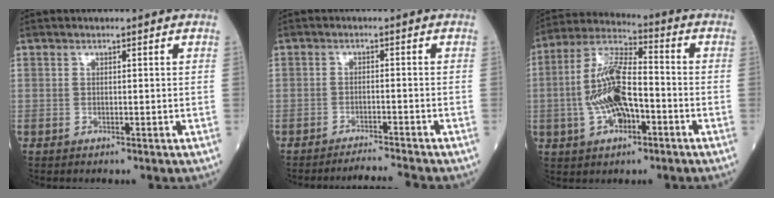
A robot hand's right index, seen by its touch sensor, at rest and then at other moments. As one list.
[{"total": 4.7, "force": [-4.4, -1.7, 0.3], "torque": [-0.003, -0.009, -0.072]}, {"total": 12.2, "force": [-2.4, 4.8, 10.9], "torque": [-0.232, 0.015, -0.044]}]